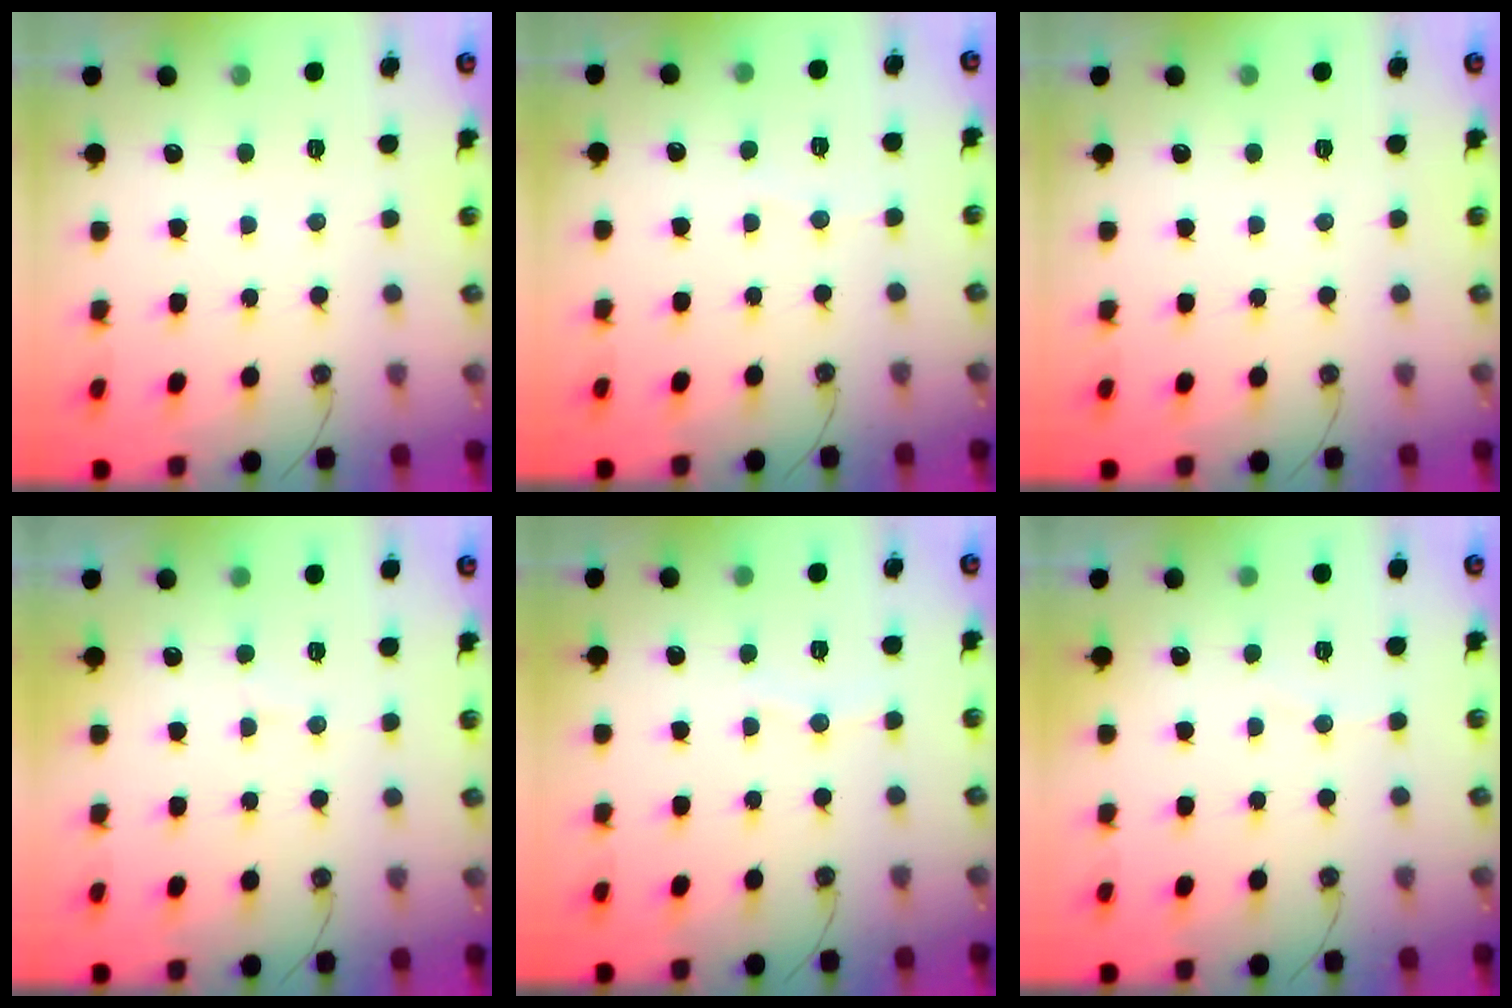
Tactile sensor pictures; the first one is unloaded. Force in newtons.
{"total": 2.7, "press": 2.7, "slide": 0.3}
{"total": 0.0}
{"total": 5.3, "press": 5.3, "slide": 0.9}
{"total": 5.1, "press": 5.1, "slide": 0.5}
{"total": 2.4, "press": 2.3, "slide": 0.7}